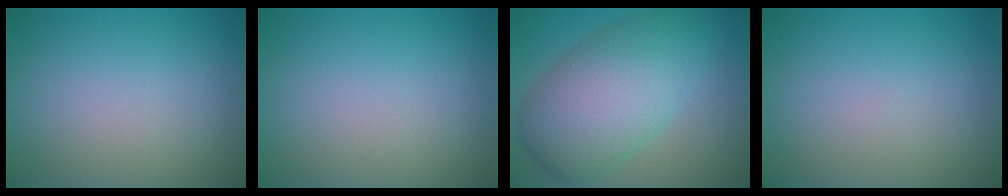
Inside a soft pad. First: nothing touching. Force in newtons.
{"total": 0.0}
{"total": 8.6, "press": 8.6, "slide": 0.2}
{"total": 0.0}